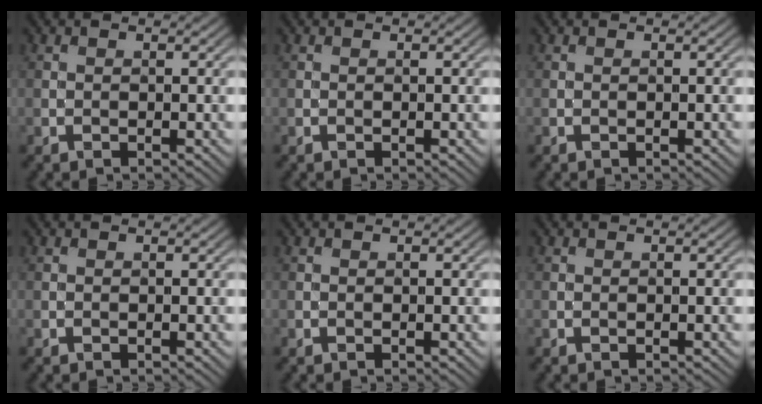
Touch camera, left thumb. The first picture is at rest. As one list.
[{"total": 0.0}, {"total": 0.0}, {"total": 0.0}, {"total": 0.0}, {"total": 0.0}]